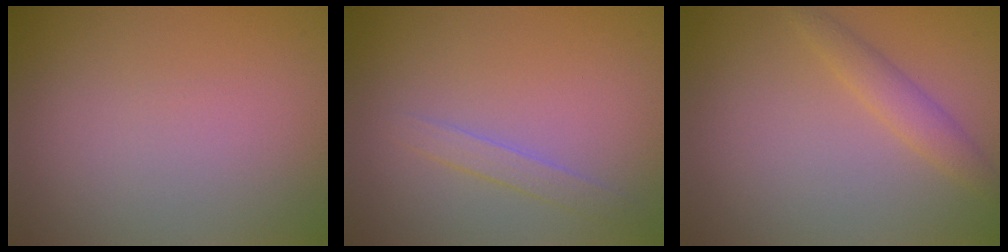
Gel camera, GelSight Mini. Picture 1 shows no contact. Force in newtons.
{"total": 1.5, "press": 1.5, "slide": 0.1}
{"total": 1.9, "press": 1.9, "slide": 0.1}